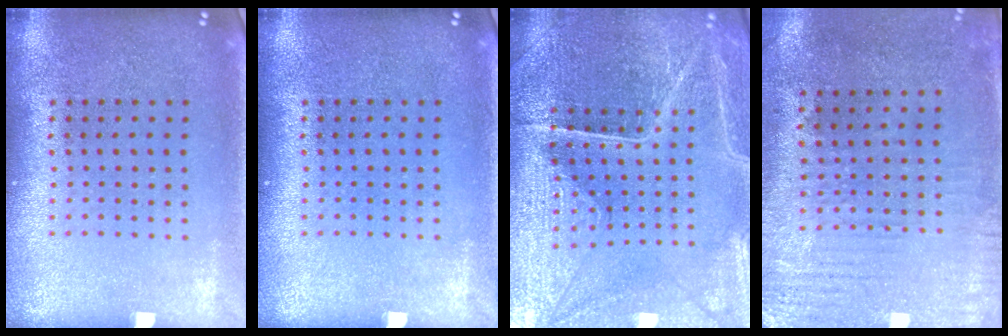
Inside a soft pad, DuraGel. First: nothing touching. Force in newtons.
{"total": 0.0}
{"total": 3.5, "press": 3.5, "slide": 0.4}
{"total": 2.9, "press": 2.4, "slide": 1.7}